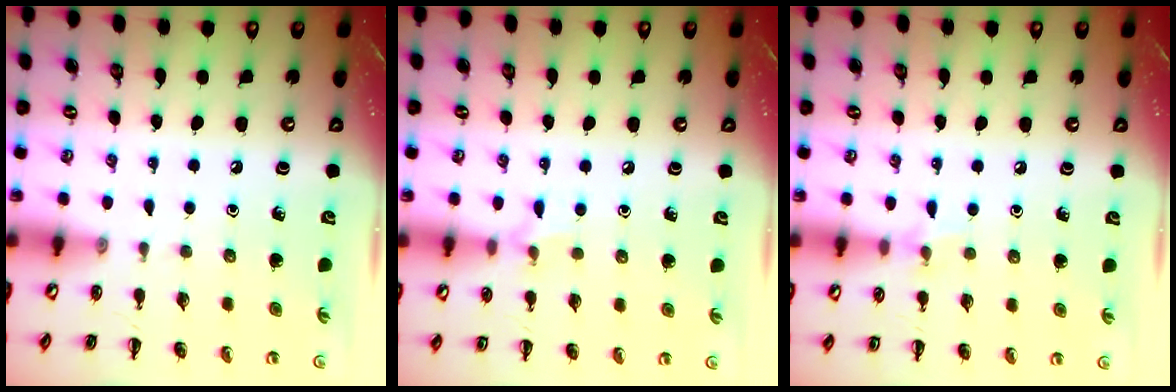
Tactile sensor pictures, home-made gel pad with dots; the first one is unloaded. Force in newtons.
{"total": 5.6, "press": 5.3, "slide": 1.9}
{"total": 5.4, "press": 5.1, "slide": 1.8}